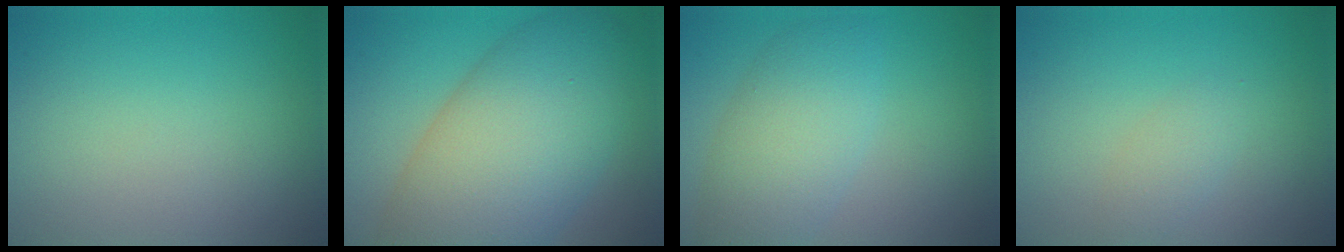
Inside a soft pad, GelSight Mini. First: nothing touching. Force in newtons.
{"total": 12.0, "press": 12.0, "slide": 0.3}
{"total": 5.5, "press": 5.5, "slide": 0.2}
{"total": 1.5, "press": 1.5, "slide": 0.1}